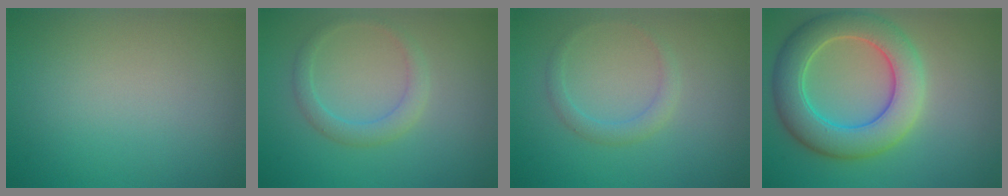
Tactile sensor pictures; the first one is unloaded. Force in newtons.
{"total": 2.0, "press": 2.0, "slide": 0.3}
{"total": 1.6, "press": 1.6, "slide": 0.2}
{"total": 7.5, "press": 7.5, "slide": 0.5}